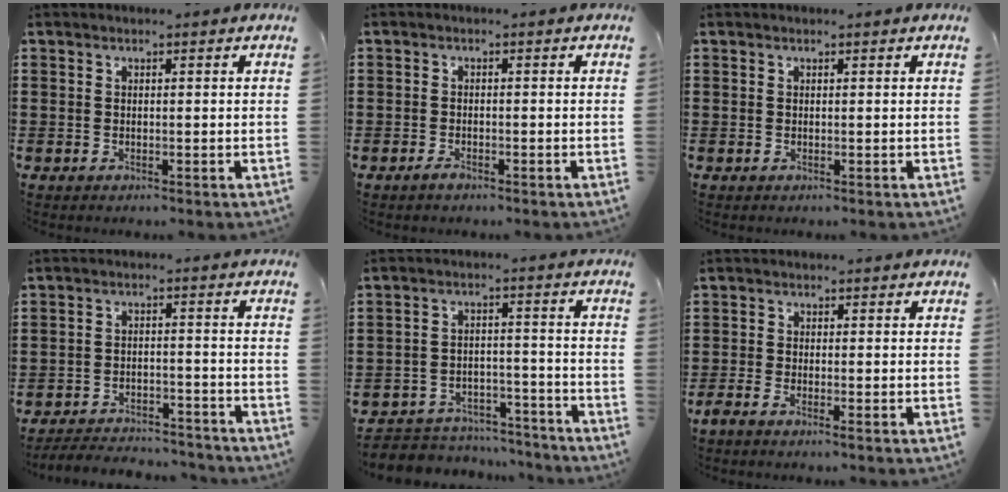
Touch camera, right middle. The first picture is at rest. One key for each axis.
{"total": 1.3, "fx": -1.0, "fy": 0.6, "fz": 0.4, "tx": -0.010, "ty": -0.002, "tz": -0.021}
{"total": 0.0}
{"total": 4.4, "fx": -4.4, "fy": 0.6, "fz": 0.4, "tx": -0.016, "ty": 0.002, "tz": -0.093}
{"total": 5.2, "fx": -5.1, "fy": 1.2, "fz": 0.1, "tx": -0.004, "ty": 0.014, "tz": -0.105}
{"total": 1.4, "fx": -0.9, "fy": 0.0, "fz": 1.0, "tx": -0.026, "ty": -0.007, "tz": -0.018}